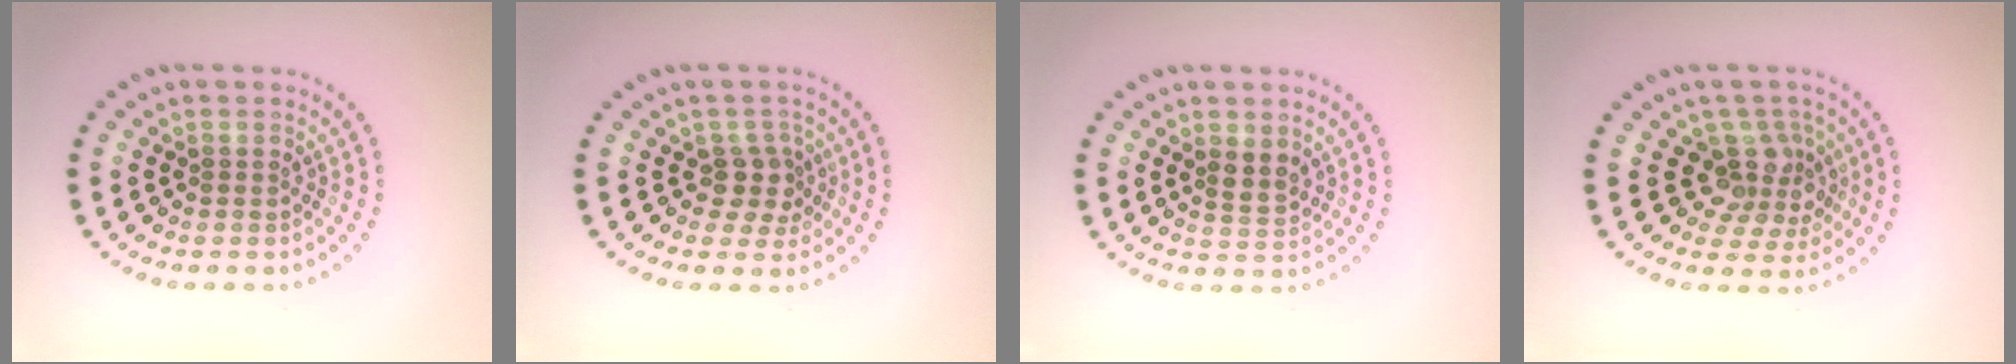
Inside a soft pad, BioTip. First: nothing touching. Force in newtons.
{"total": 2.5, "press": 2.0, "slide": 1.5}
{"total": 1.8, "press": 1.5, "slide": 0.9}
{"total": 3.8, "press": 2.9, "slide": 2.6}